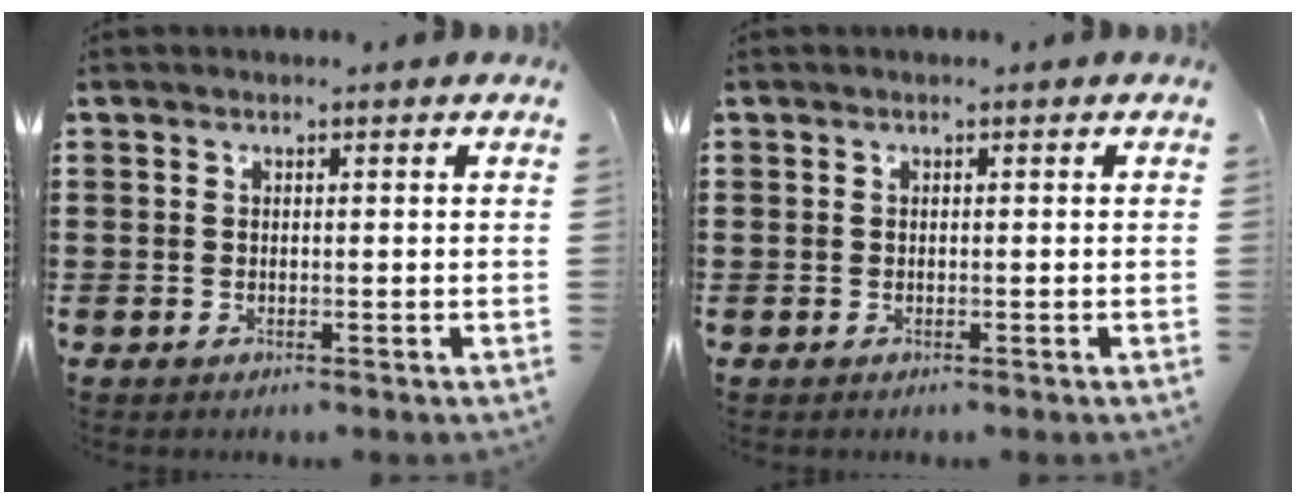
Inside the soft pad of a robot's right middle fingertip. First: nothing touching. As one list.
[{"total": 0.0}]